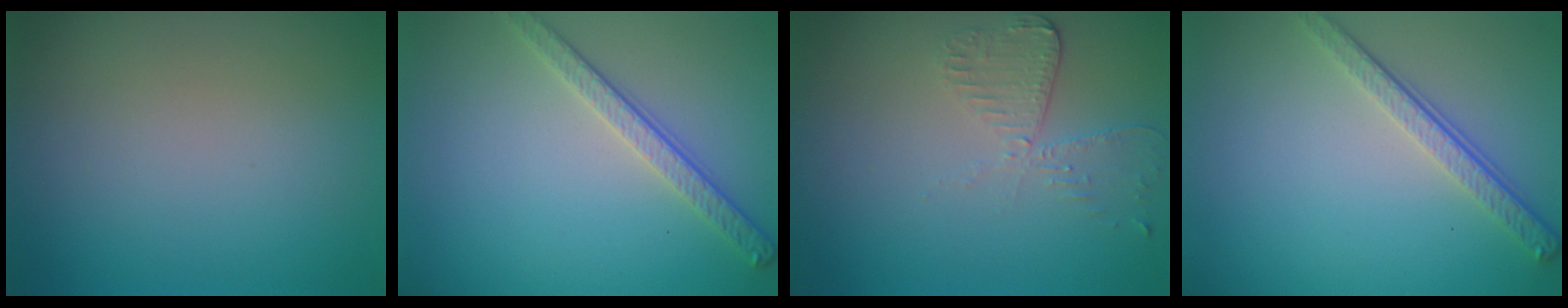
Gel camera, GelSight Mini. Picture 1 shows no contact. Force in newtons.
{"total": 2.8, "press": 2.6, "slide": 1.1}
{"total": 2.6, "press": 2.3, "slide": 1.2}
{"total": 3.6, "press": 2.6, "slide": 2.4}